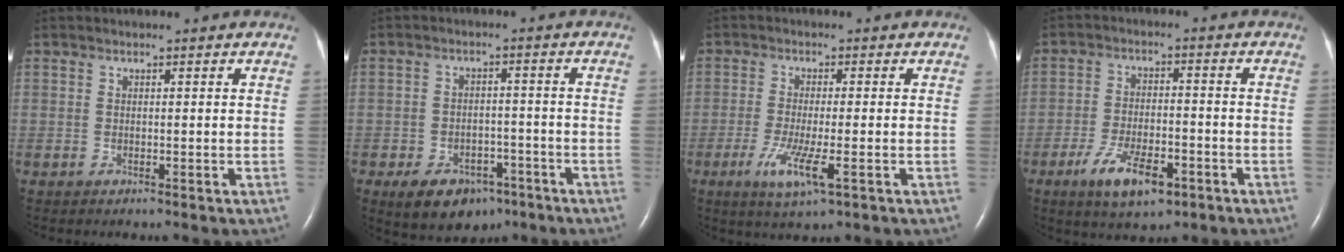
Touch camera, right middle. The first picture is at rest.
{"total": 8.6, "force": [-5.4, 5.3, 4.2], "torque": [-0.065, 0.008, -0.073]}
{"total": 6.2, "force": [-2.6, 0.5, 5.6], "torque": [-0.115, -0.016, -0.044]}
{"total": 8.3, "force": [-4.6, 3.0, 6.2], "torque": [-0.120, -0.008, -0.075]}